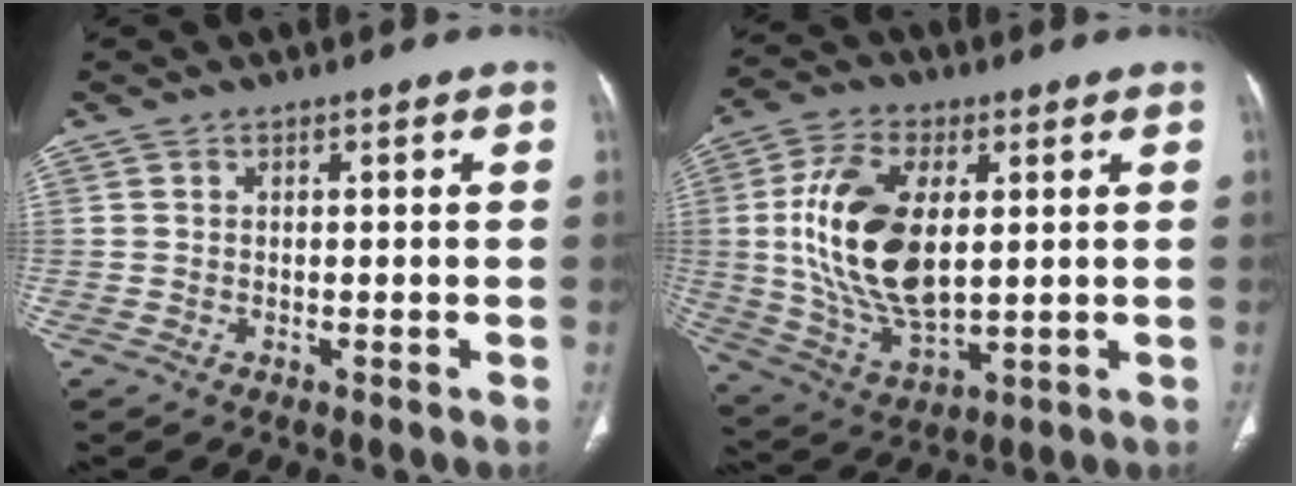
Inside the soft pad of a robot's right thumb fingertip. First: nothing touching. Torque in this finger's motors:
{"motor_torque": [2.19, 2.15, 1.60, -0.91, 0.52]}